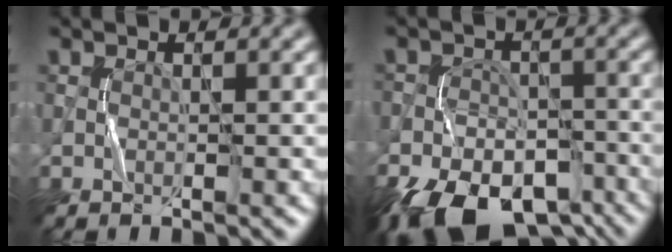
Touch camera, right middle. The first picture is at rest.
{"total": 13.0, "force": [-9.0, 7.0, 6.2], "torque": [-0.103, -0.029, -0.134]}